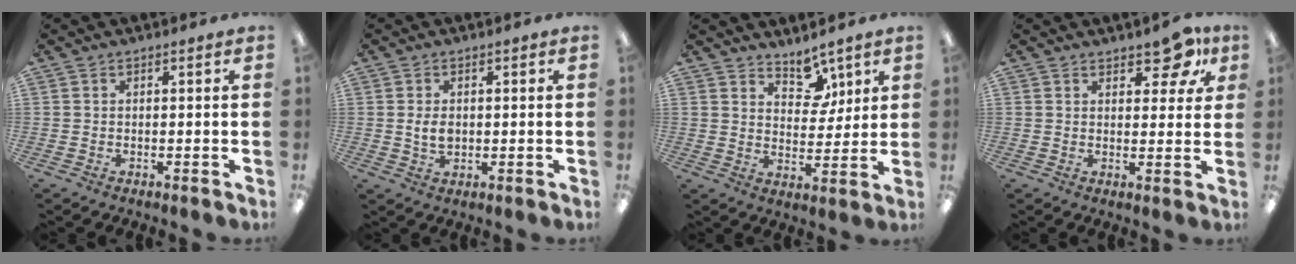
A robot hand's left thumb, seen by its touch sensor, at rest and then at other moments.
{"total": 3.3, "force": [0.2, 2.3, 2.4], "torque": [-0.046, 0.000, -0.001]}
{"total": 7.6, "force": [5.9, 4.2, 2.2], "torque": [-0.020, -0.039, 0.105]}
{"total": 7.9, "force": [5.1, 4.1, 4.5], "torque": [-0.035, -0.029, 0.083]}